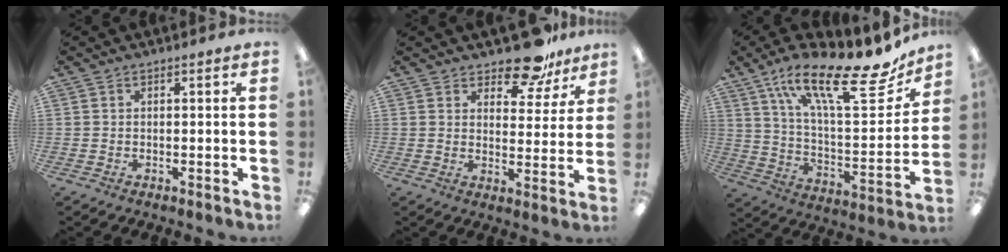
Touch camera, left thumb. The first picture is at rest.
{"total": 11.7, "force": [9.5, 4.8, 4.9], "torque": [-0.063, -0.062, 0.171]}
{"total": 23.9, "force": [16.3, 6.9, 16.1], "torque": [-0.254, -0.100, 0.269]}